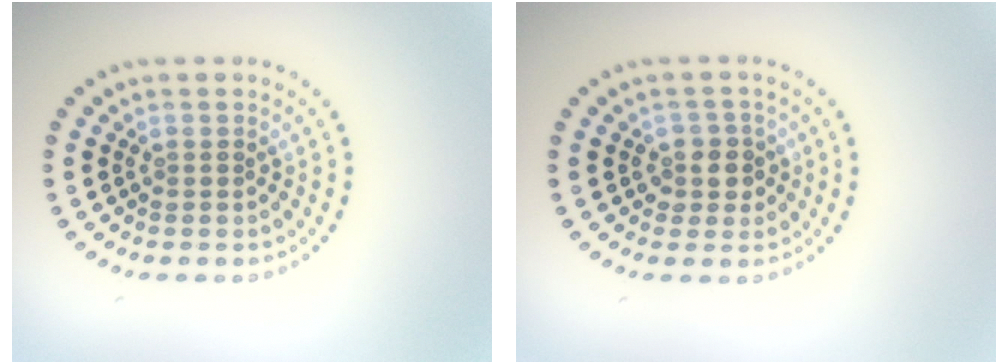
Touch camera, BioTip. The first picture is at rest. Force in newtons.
{"total": 2.3, "press": 1.9, "slide": 1.2}